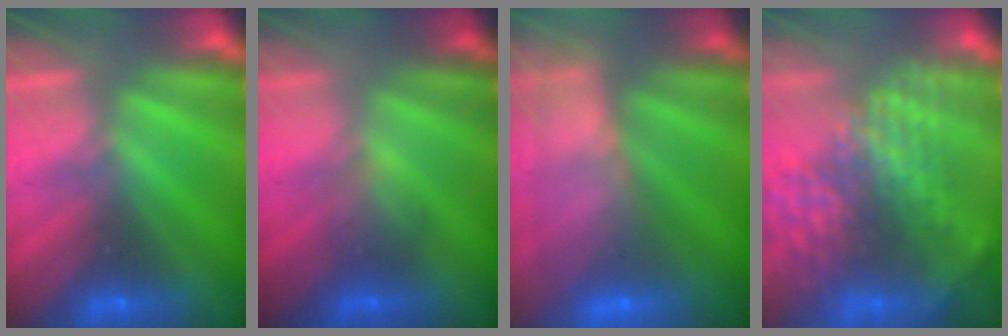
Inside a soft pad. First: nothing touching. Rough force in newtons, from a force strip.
{"total": 1.8}
{"total": 6.6}
{"total": 5.8}